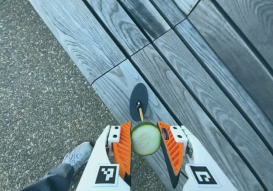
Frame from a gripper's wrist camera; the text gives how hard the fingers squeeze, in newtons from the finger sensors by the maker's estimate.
{"total": 12.9, "left": 13.0, "right": 12.8}